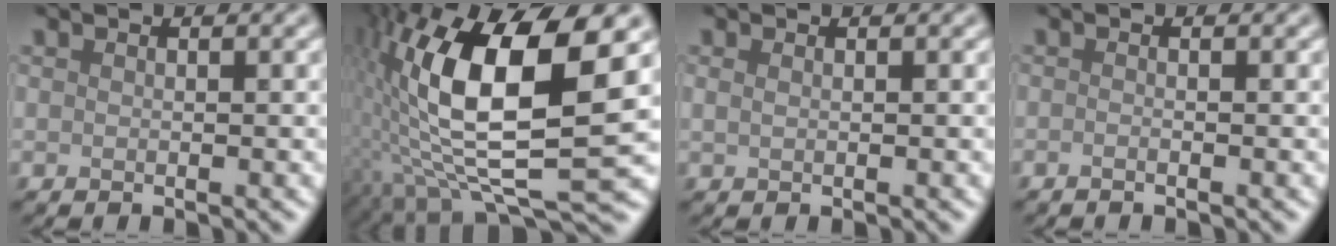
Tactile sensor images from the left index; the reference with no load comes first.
{"total": 13.6, "force": [2.4, 3.7, 12.9], "torque": [-0.243, 0.005, 0.045]}
{"total": 0.6, "force": [0.4, 0.3, 0.4], "torque": [-0.009, -0.002, 0.006]}
{"total": 1.0, "force": [-0.3, 0.5, 0.8], "torque": [-0.005, -0.008, -0.014]}